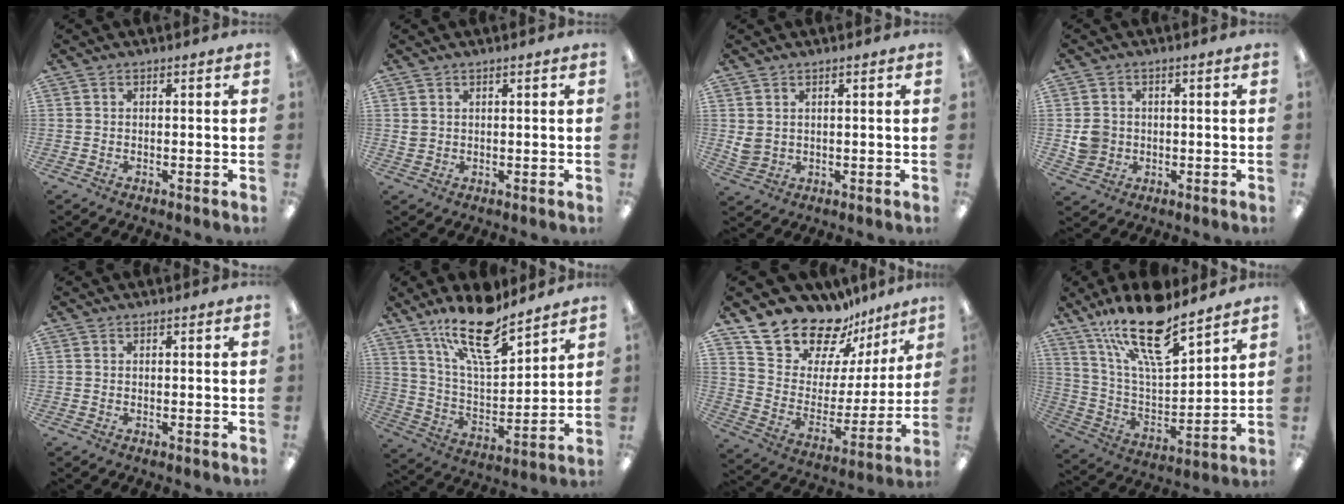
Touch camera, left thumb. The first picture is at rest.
{"total": 1.3, "force": [0.8, 1.0, 0.2], "torque": [-0.006, 0.002, 0.015]}
{"total": 2.9, "force": [1.4, 2.3, 1.1], "torque": [-0.016, -0.002, 0.028]}
{"total": 4.9, "force": [-0.1, 4.7, 1.3], "torque": [-0.015, 0.007, 0.001]}
{"total": 0.0}
{"total": 18.5, "force": [13.6, 6.1, 10.8], "torque": [-0.186, -0.082, 0.233]}
{"total": 19.4, "force": [16.3, 9.0, 5.4], "torque": [-0.107, -0.129, 0.294]}
{"total": 20.4, "force": [15.0, 6.4, 12.2], "torque": [-0.221, -0.091, 0.257]}